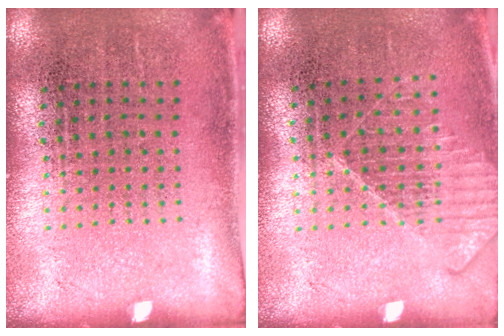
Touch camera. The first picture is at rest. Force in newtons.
{"total": 1.3, "press": 1.3, "slide": 0.3}